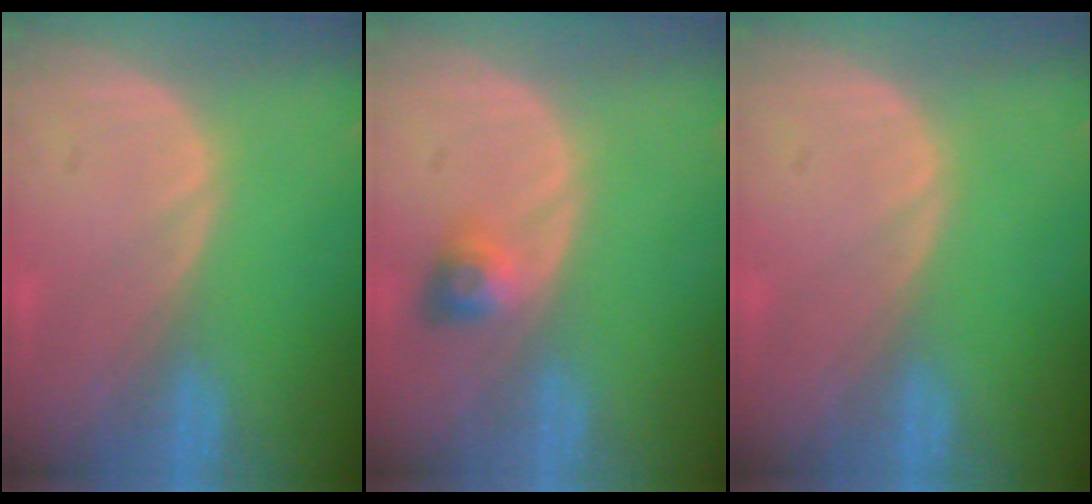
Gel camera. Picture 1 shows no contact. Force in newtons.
{"total": 2.9, "press": 2.7, "slide": 1.2}
{"total": 0.0}